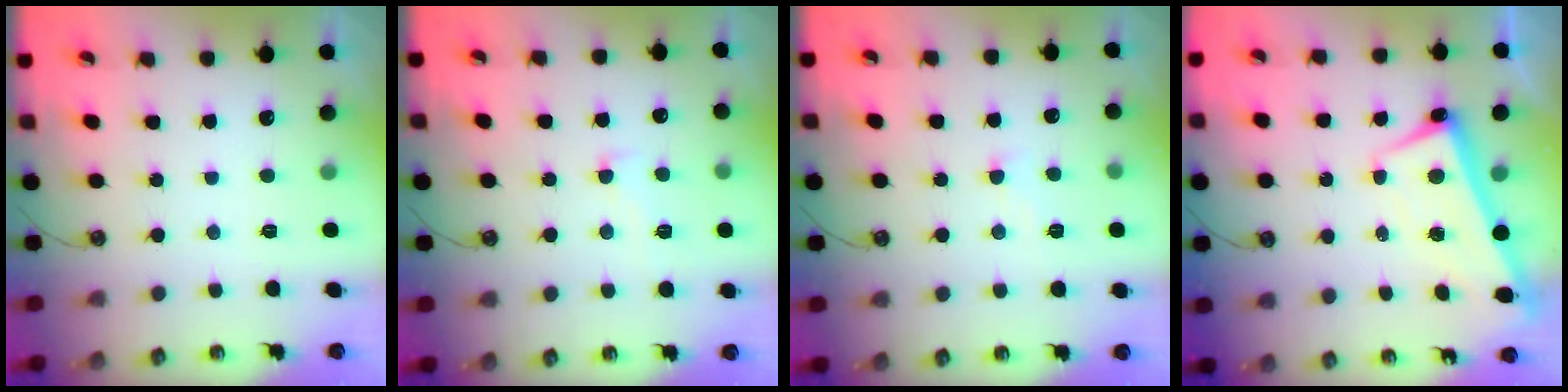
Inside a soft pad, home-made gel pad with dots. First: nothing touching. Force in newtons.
{"total": 2.1, "press": 2.0, "slide": 0.8}
{"total": 3.7, "press": 3.7, "slide": 0.5}
{"total": 2.7, "press": 2.7, "slide": 0.5}